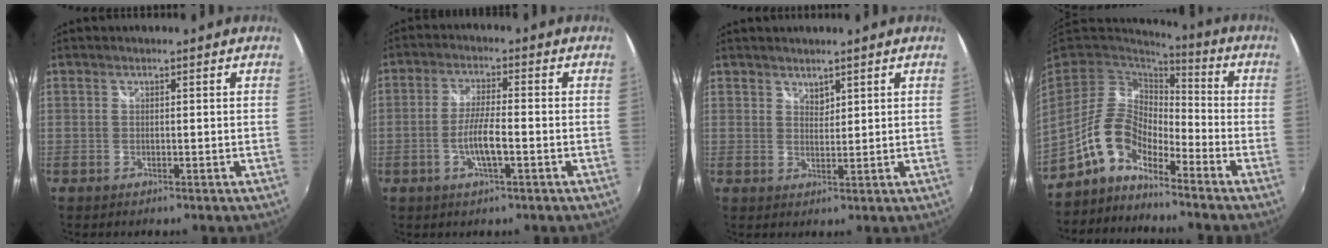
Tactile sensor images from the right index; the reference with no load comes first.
{"total": 6.1, "force": [-2.0, 0.9, 5.6], "torque": [-0.112, -0.003, -0.038]}
{"total": 1.9, "force": [1.7, 0.8, 0.4], "torque": [-0.001, 0.002, 0.030]}
{"total": 9.7, "force": [-6.4, 4.5, 5.7], "torque": [-0.115, 0.018, -0.133]}